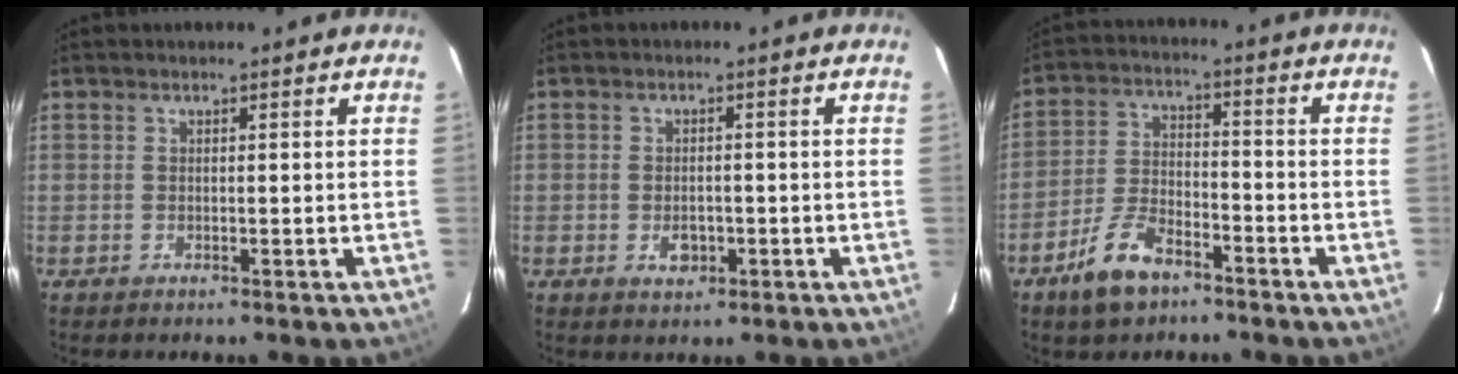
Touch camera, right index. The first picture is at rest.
{"total": 3.1, "force": [-1.1, 2.2, 1.9], "torque": [-0.035, -0.001, -0.015]}
{"total": 9.4, "force": [-6.4, 4.2, 5.4], "torque": [-0.122, 0.004, -0.117]}